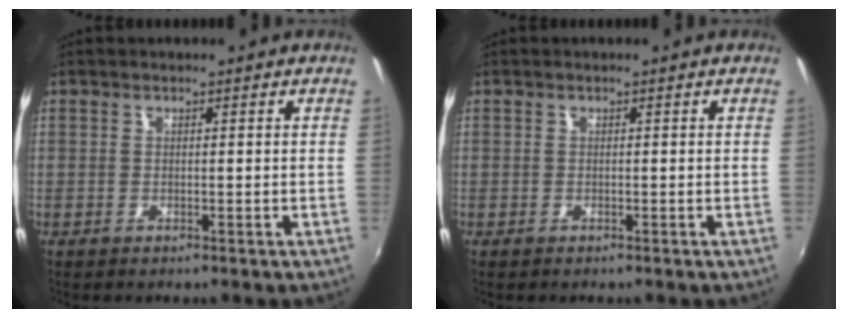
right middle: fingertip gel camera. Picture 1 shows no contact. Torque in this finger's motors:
{"motor_torque": [0.49, -0.72, 0.05, 0.04]}